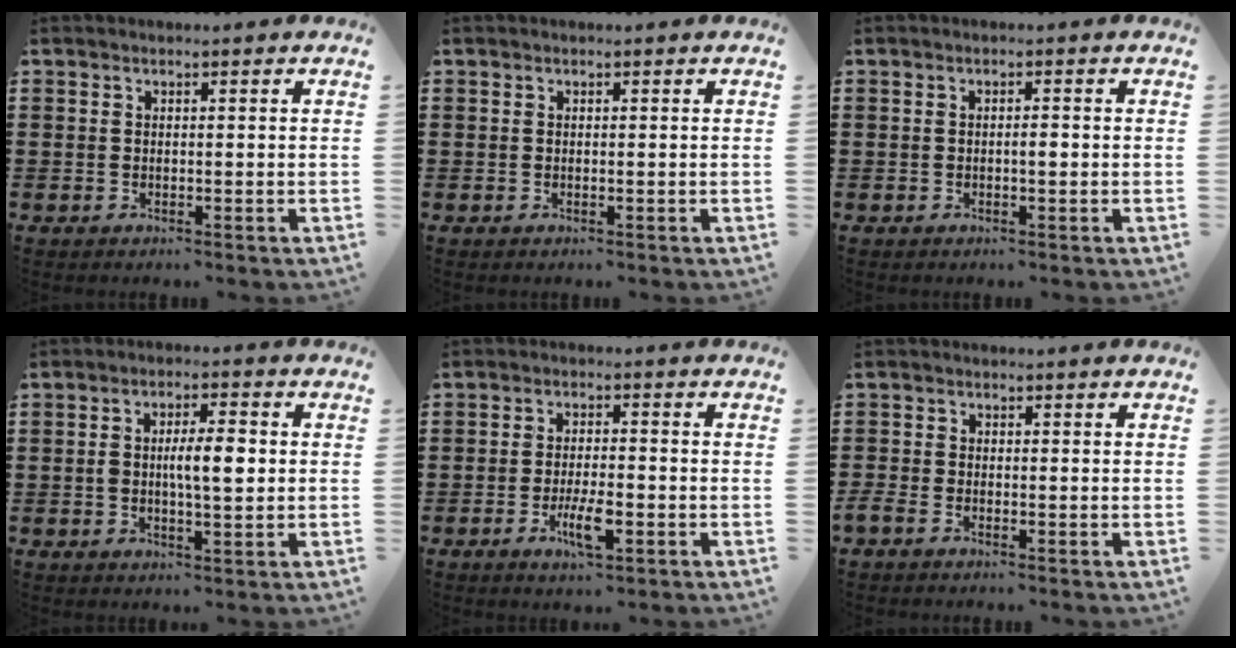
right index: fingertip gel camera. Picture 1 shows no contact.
{"total": 0.0}
{"total": 1.3, "force": [-0.2, 0.4, 1.3], "torque": [-0.024, -0.001, -0.004]}
{"total": 5.7, "force": [0.2, 1.8, 5.4], "torque": [-0.100, 0.006, 0.000]}
{"total": 5.5, "force": [-2.2, 1.6, 4.8], "torque": [-0.098, -0.004, -0.043]}
{"total": 1.1, "force": [-1.0, 0.2, 0.5], "torque": [-0.018, -0.006, -0.021]}